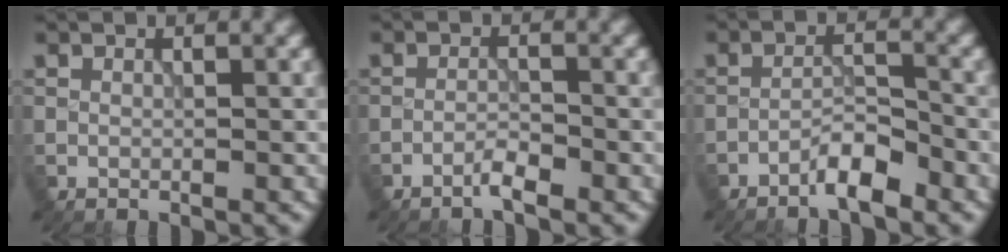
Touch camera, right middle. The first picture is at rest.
{"total": 1.5, "force": [-1.2, 0.1, 0.9], "torque": [-0.015, 0.005, -0.027]}
{"total": 3.0, "force": [-2.3, 0.5, 1.9], "torque": [-0.032, 0.010, -0.046]}